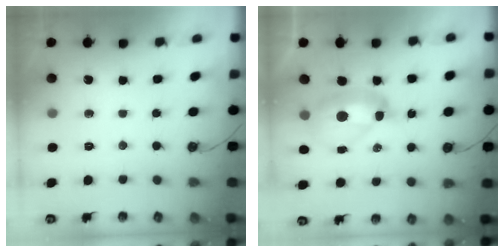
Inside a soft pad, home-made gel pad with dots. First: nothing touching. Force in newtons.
{"total": 4.8, "press": 4.7, "slide": 0.7}